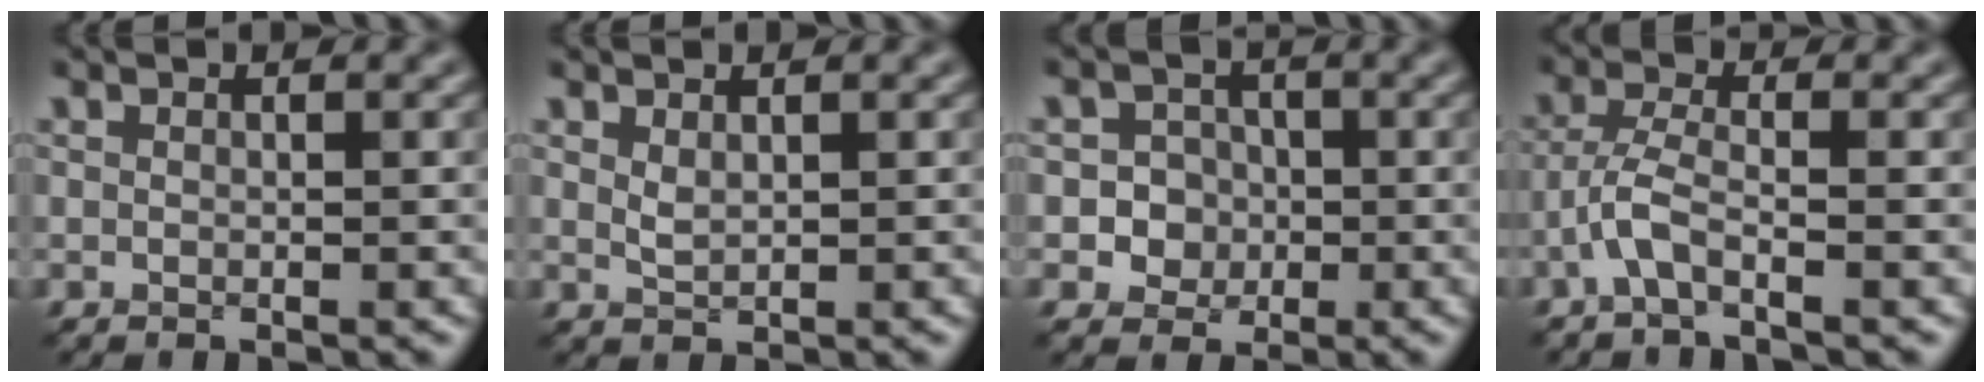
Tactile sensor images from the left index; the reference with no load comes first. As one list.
[{"total": 1.0, "force": [0.6, 0.3, 0.7], "torque": [-0.022, 0.000, 0.017]}, {"total": 3.4, "force": [-0.9, 3.2, 0.8], "torque": [0.010, 0.011, -0.034]}, {"total": 2.7, "force": [-1.7, 0.4, 2.1], "torque": [-0.052, 0.008, -0.045]}]